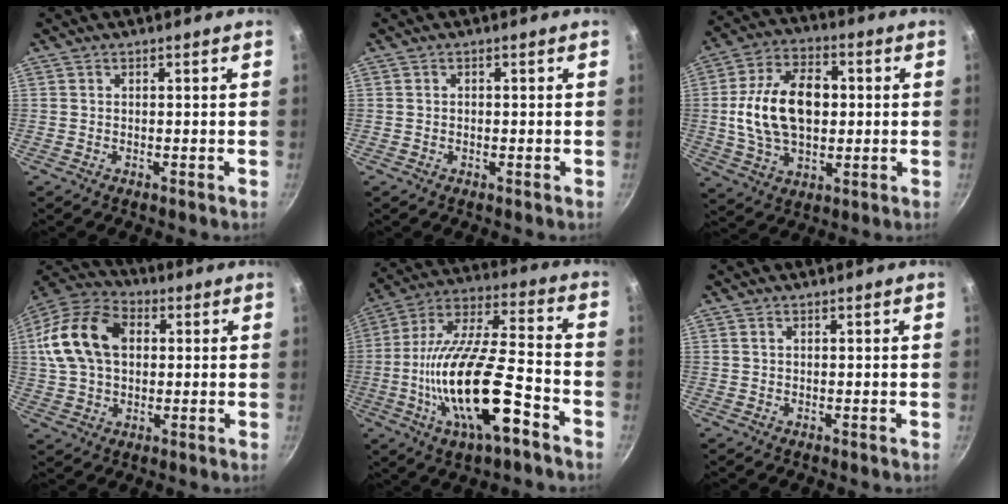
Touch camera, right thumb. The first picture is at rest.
{"total": 0.6, "force": [-0.1, 0.5, 0.3], "torque": [-0.004, 0.003, -0.001]}
{"total": 17.5, "force": [0.9, 11.1, 13.5], "torque": [-0.216, 0.019, 0.011]}
{"total": 17.6, "force": [3.1, 12.1, 12.4], "torque": [-0.219, 0.026, 0.045]}
{"total": 22.3, "force": [-7.9, 7.4, 19.5], "torque": [-0.348, 0.031, -0.148]}
{"total": 0.5, "force": [0.2, 0.3, 0.4], "torque": [-0.006, 0.002, 0.004]}